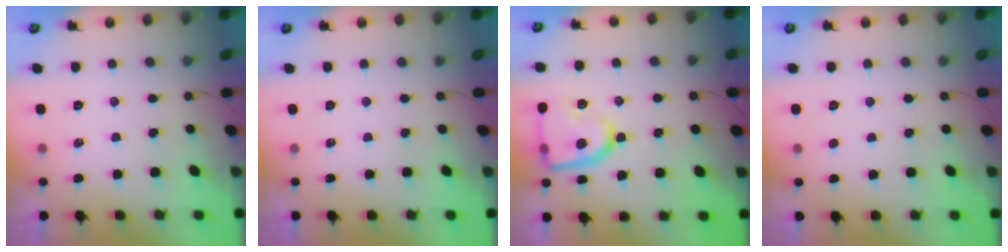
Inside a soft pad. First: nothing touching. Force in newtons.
{"total": 0.0}
{"total": 16.4, "press": 16.4, "slide": 1.5}
{"total": 2.2, "press": 2.2, "slide": 0.2}